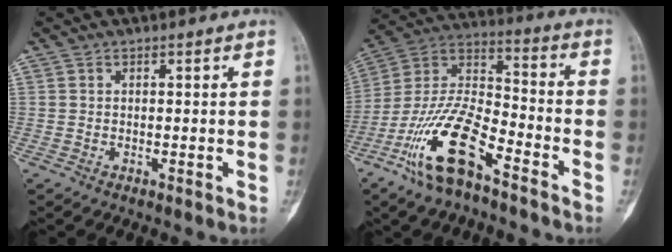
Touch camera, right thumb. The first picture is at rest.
{"total": 17.2, "force": [-9.9, 6.2, 12.6], "torque": [-0.249, 0.066, -0.192]}